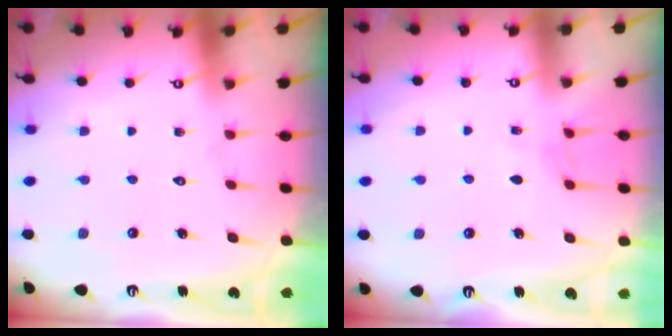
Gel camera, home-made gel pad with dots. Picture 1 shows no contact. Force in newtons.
{"total": 4.1, "press": 4.0, "slide": 0.5}